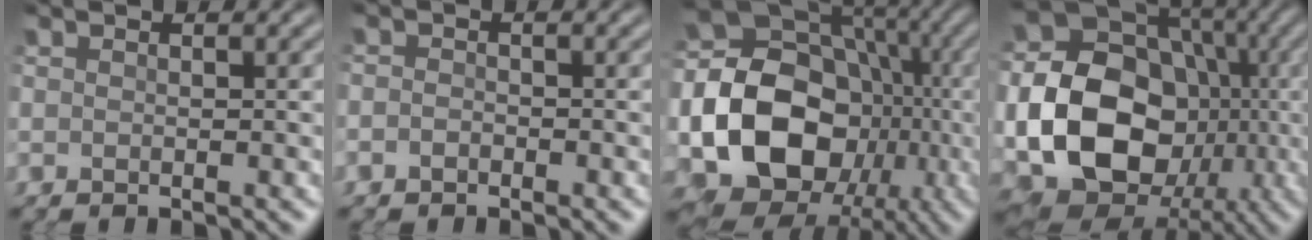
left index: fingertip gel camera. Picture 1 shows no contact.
{"total": 0.8, "force": [-0.6, 0.5, 0.2], "torque": [0.001, 0.006, -0.016]}
{"total": 21.6, "force": [-3.5, 18.3, 10.9], "torque": [-0.205, -0.008, -0.073]}
{"total": 20.2, "force": [-3.2, 17.0, 10.5], "torque": [-0.208, -0.012, -0.075]}